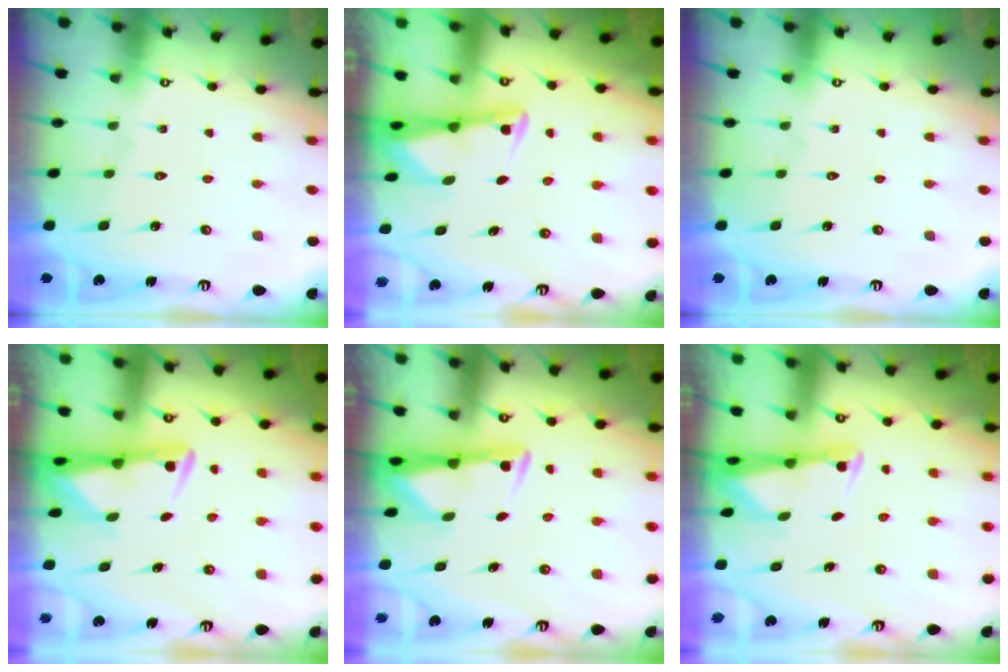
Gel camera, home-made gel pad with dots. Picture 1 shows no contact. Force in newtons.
{"total": 2.2, "press": 2.2, "slide": 0.3}
{"total": 0.0}
{"total": 3.0, "press": 2.9, "slide": 0.4}
{"total": 2.8, "press": 2.7, "slide": 0.5}
{"total": 2.1, "press": 2.0, "slide": 0.3}